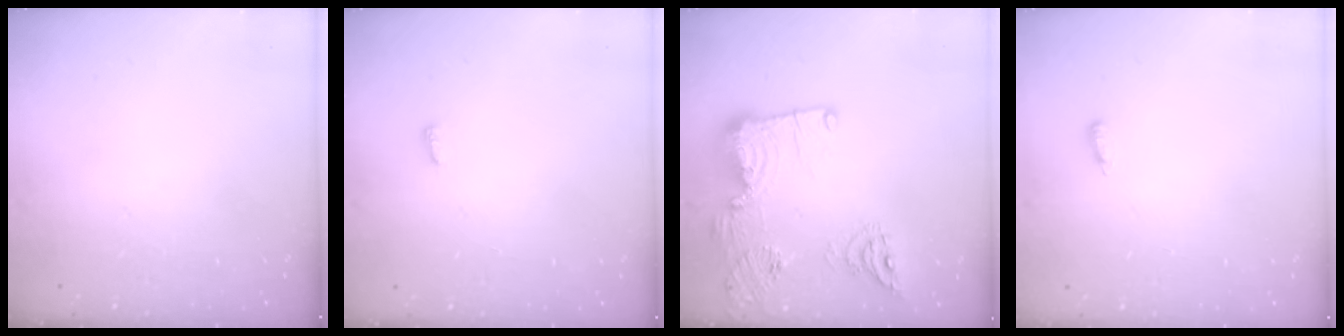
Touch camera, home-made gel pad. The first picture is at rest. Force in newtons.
{"total": 2.8, "press": 2.8, "slide": 0.5}
{"total": 19.1, "press": 18.3, "slide": 5.5}
{"total": 4.4, "press": 3.4, "slide": 2.9}